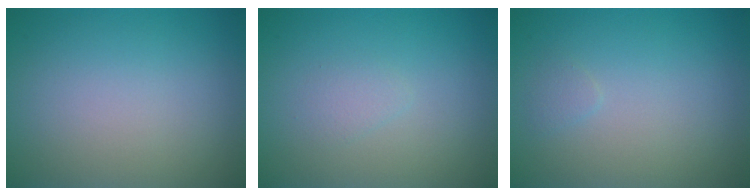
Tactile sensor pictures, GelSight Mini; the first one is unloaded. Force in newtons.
{"total": 0.9, "press": 0.9, "slide": 0.1}
{"total": 0.6, "press": 0.6, "slide": 0.1}